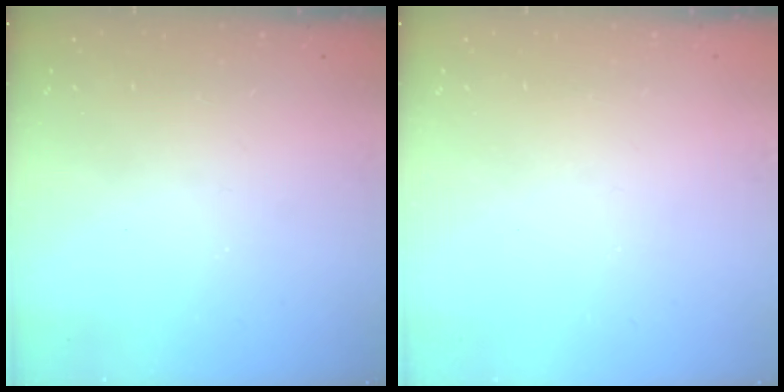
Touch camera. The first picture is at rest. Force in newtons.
{"total": 0.0}